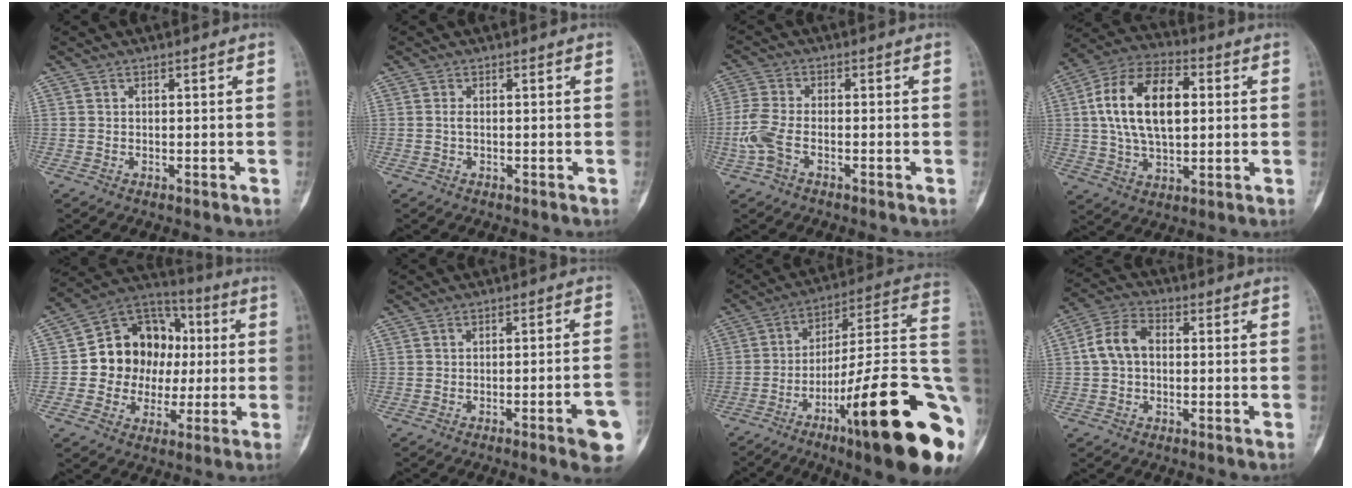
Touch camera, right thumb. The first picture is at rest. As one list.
[{"total": 0.8, "force": [-0.1, 0.4, 0.7], "torque": [-0.014, 0.000, -0.005]}, {"total": 6.3, "force": [-2.2, 3.3, 5.0], "torque": [-0.127, 0.012, -0.049]}, {"total": 17.4, "force": [2.4, 10.0, 14.0], "torque": [-0.241, 0.017, 0.040]}, {"total": 16.6, "force": [0.5, 14.0, 8.9], "torque": [-0.081, 0.032, 0.009]}, {"total": 8.4, "force": [-3.6, 1.0, 7.5], "torque": [-0.085, 0.016, -0.045]}, {"total": 29.9, "force": [-9.7, 5.5, 27.7], "torque": [-0.321, 0.041, -0.147]}, {"total": 7.7, "force": [0.3, 5.4, 5.4], "torque": [-0.099, 0.026, -0.004]}]